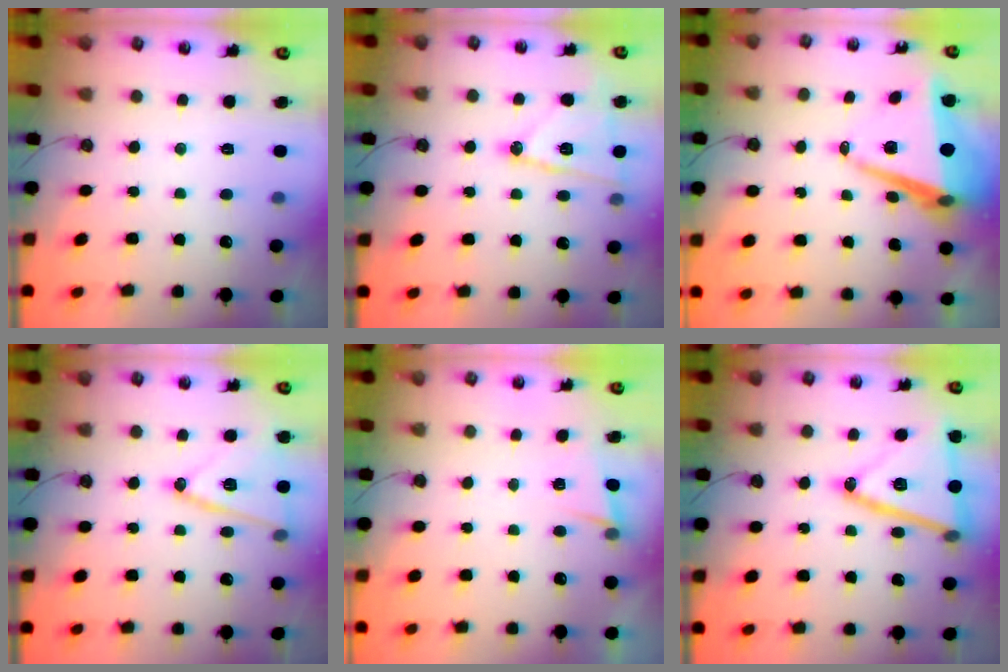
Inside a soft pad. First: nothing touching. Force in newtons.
{"total": 14.0, "press": 14.0, "slide": 0.8}
{"total": 10.7, "press": 9.9, "slide": 4.1}
{"total": 15.3, "press": 14.9, "slide": 3.3}
{"total": 2.6, "press": 1.9, "slide": 1.8}
{"total": 21.9, "press": 21.6, "slide": 3.3}